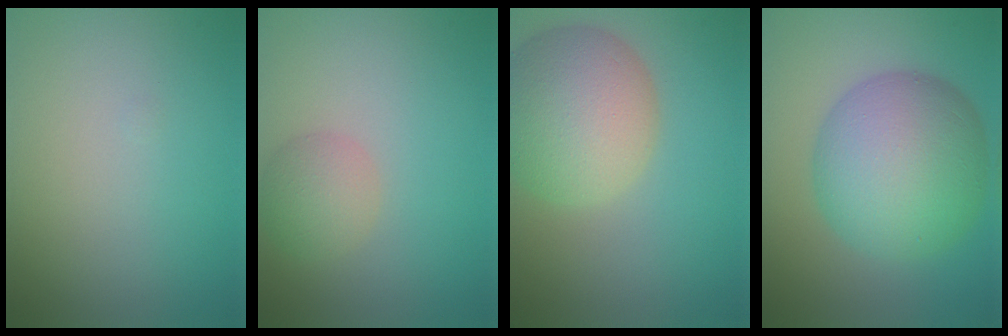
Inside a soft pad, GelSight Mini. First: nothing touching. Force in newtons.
{"total": 2.6, "press": 2.6, "slide": 0.1}
{"total": 8.4, "press": 8.4, "slide": 0.8}
{"total": 10.6, "press": 10.6, "slide": 0.1}